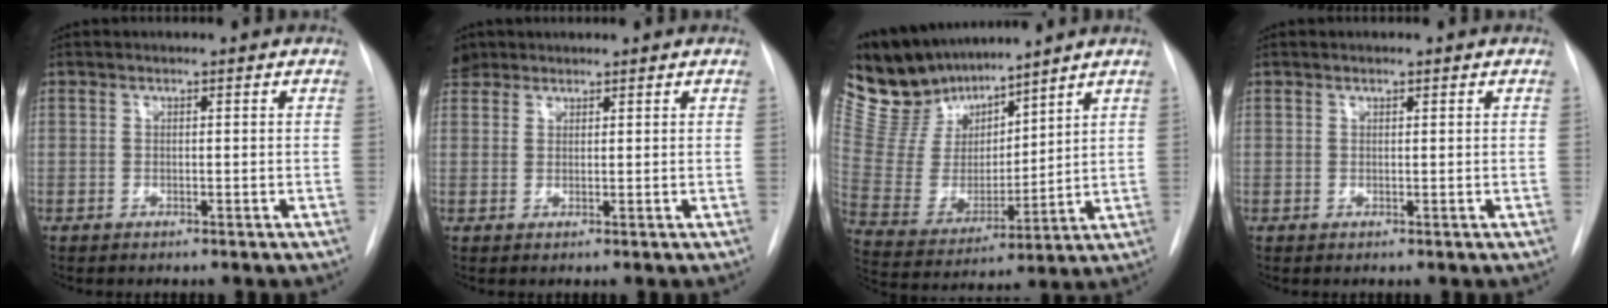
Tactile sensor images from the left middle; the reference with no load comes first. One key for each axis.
{"total": 3.7, "fx": 2.9, "fy": 2.3, "fz": 0.4, "tx": -0.007, "ty": 0.013, "tz": 0.053}
{"total": 14.7, "fx": 13.2, "fy": 4.9, "fz": 4.3, "tx": -0.104, "ty": 0.012, "tz": 0.267}
{"total": 0.8, "fx": 0.6, "fy": 0.2, "fz": 0.5, "tx": -0.010, "ty": -0.001, "tz": 0.008}